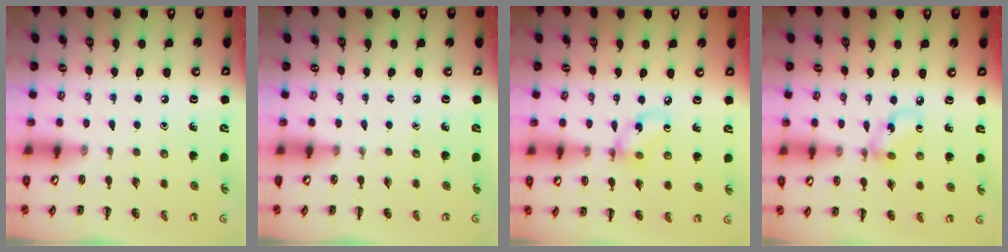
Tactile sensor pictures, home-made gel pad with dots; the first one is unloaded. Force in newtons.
{"total": 0.0}
{"total": 5.5, "press": 5.5, "slide": 0.6}
{"total": 5.2, "press": 5.2, "slide": 0.6}